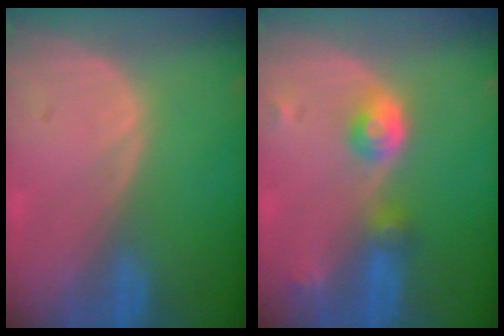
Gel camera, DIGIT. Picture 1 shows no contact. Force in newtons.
{"total": 4.2, "press": 4.1, "slide": 1.0}